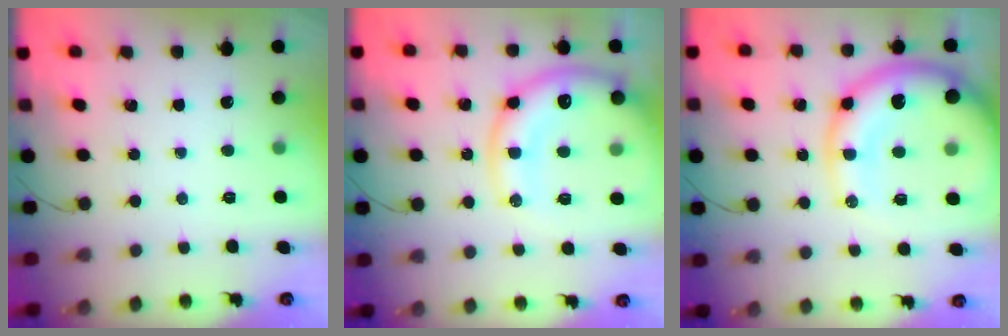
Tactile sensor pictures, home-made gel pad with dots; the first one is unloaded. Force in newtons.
{"total": 17.9, "press": 17.6, "slide": 3.1}
{"total": 19.2, "press": 18.6, "slide": 4.5}